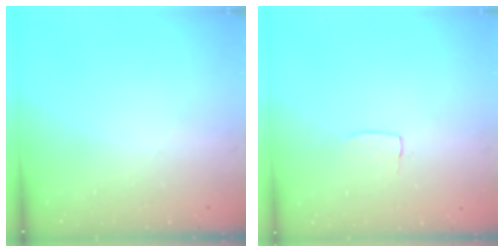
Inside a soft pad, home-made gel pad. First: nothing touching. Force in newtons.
{"total": 3.4, "press": 3.4, "slide": 0.1}